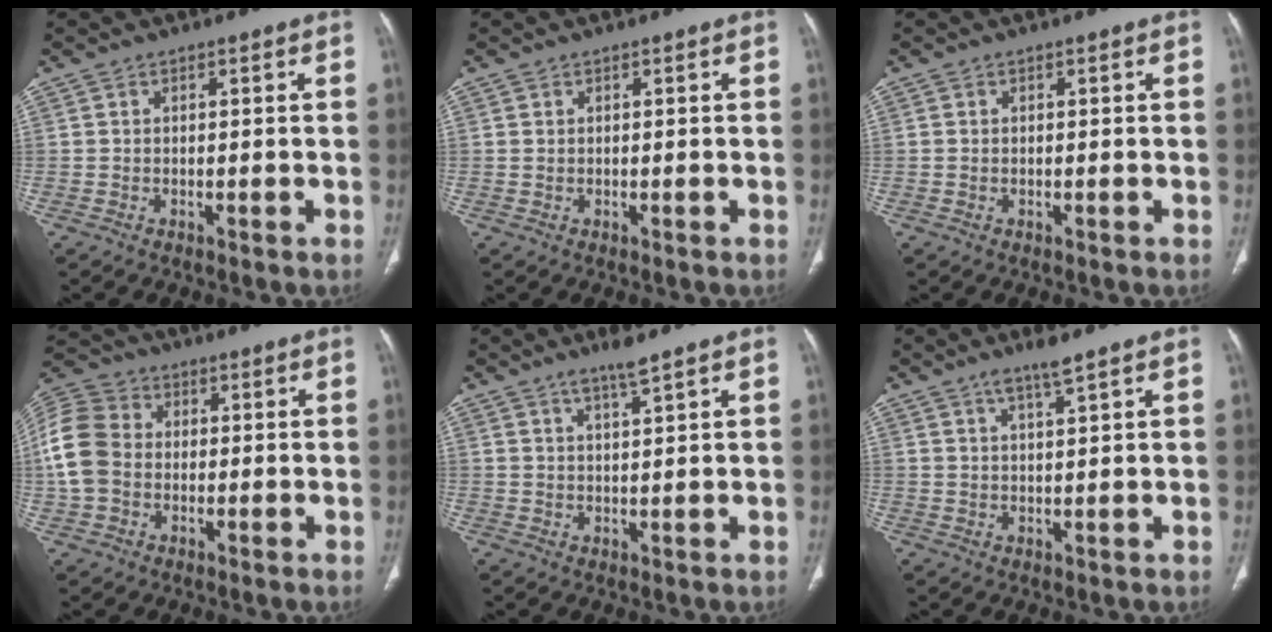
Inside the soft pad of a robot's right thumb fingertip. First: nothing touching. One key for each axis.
{"total": 0.0}
{"total": 0.0}
{"total": 12.0, "fx": -0.2, "fy": 9.7, "fz": 7.0, "tx": -0.136, "ty": 0.031, "tz": -0.014}
{"total": 3.8, "fx": 2.9, "fy": 0.1, "fz": 2.5, "tx": -0.043, "ty": -0.017, "tz": 0.056}
{"total": 3.9, "fx": 2.8, "fy": 0.2, "fz": 2.7, "tx": -0.049, "ty": -0.013, "tz": 0.056}